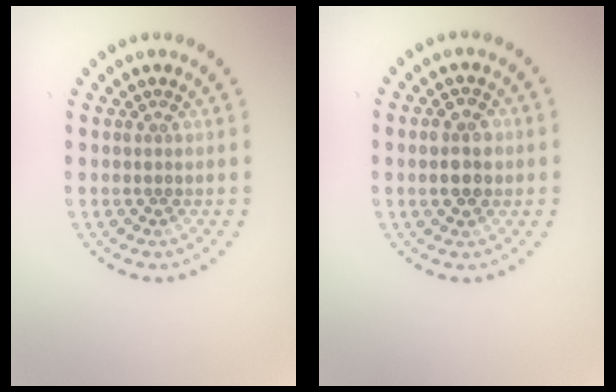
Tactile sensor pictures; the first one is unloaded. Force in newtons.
{"total": 2.8, "press": 2.8, "slide": 0.1}